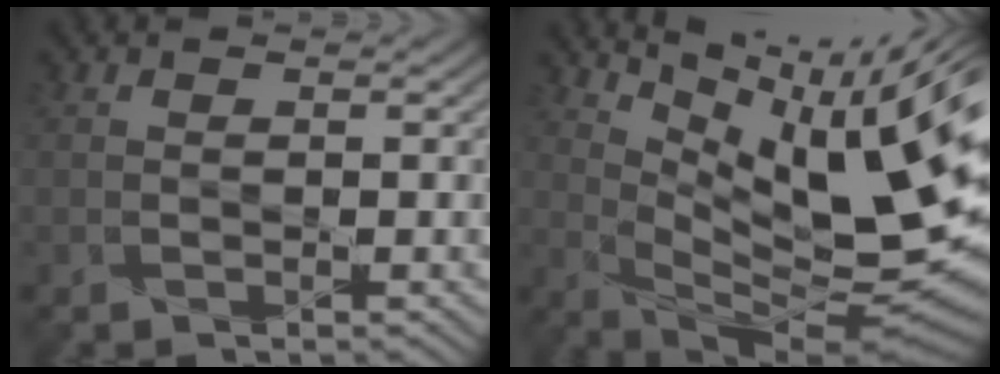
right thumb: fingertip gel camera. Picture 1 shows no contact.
{"total": 14.7, "force": [5.8, 4.3, 12.9], "torque": [-0.218, -0.008, 0.123]}